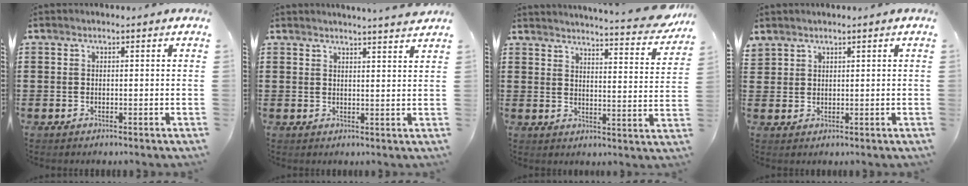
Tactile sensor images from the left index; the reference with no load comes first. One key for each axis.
{"total": 2.7, "fx": 2.6, "fy": -0.6, "fz": 0.3, "tx": -0.012, "ty": -0.012, "tz": 0.048}
{"total": 4.8, "fx": 4.5, "fy": -0.6, "fz": 1.6, "tx": -0.033, "ty": -0.038, "tz": 0.073}
{"total": 1.8, "fx": 1.6, "fy": 1.0, "fz": 0.0, "tx": -0.005, "ty": 0.003, "tz": 0.033}